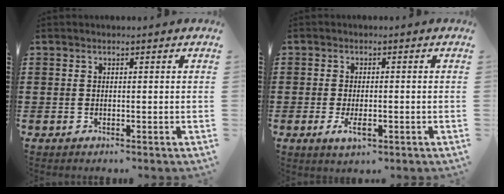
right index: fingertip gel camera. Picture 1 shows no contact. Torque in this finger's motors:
{"motor_torque": [1.11, 1.03, 0.13, -0.01]}